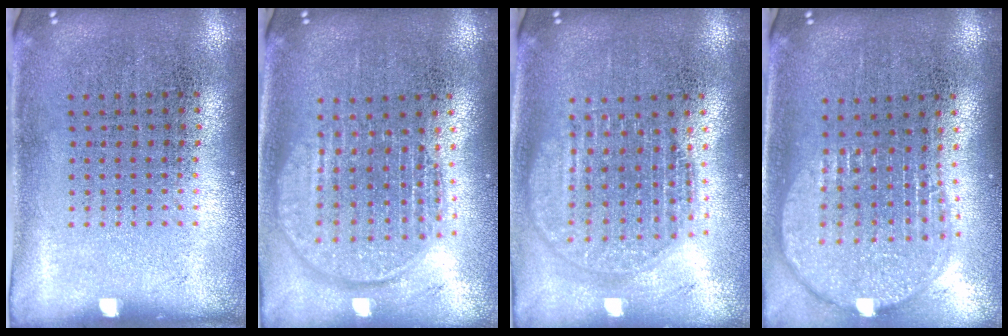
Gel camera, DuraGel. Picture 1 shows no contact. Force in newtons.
{"total": 1.8, "press": 1.5, "slide": 1.0}
{"total": 1.8, "press": 1.5, "slide": 1.0}
{"total": 2.0, "press": 1.7, "slide": 1.1}